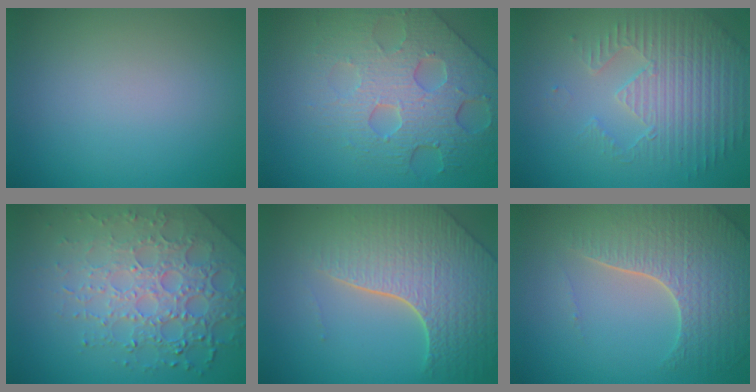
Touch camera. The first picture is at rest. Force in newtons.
{"total": 6.3, "press": 5.2, "slide": 3.7}
{"total": 4.2, "press": 4.1, "slide": 0.9}
{"total": 7.3, "press": 5.2, "slide": 5.1}
{"total": 8.0, "press": 5.7, "slide": 5.7}
{"total": 6.2, "press": 4.9, "slide": 3.9}